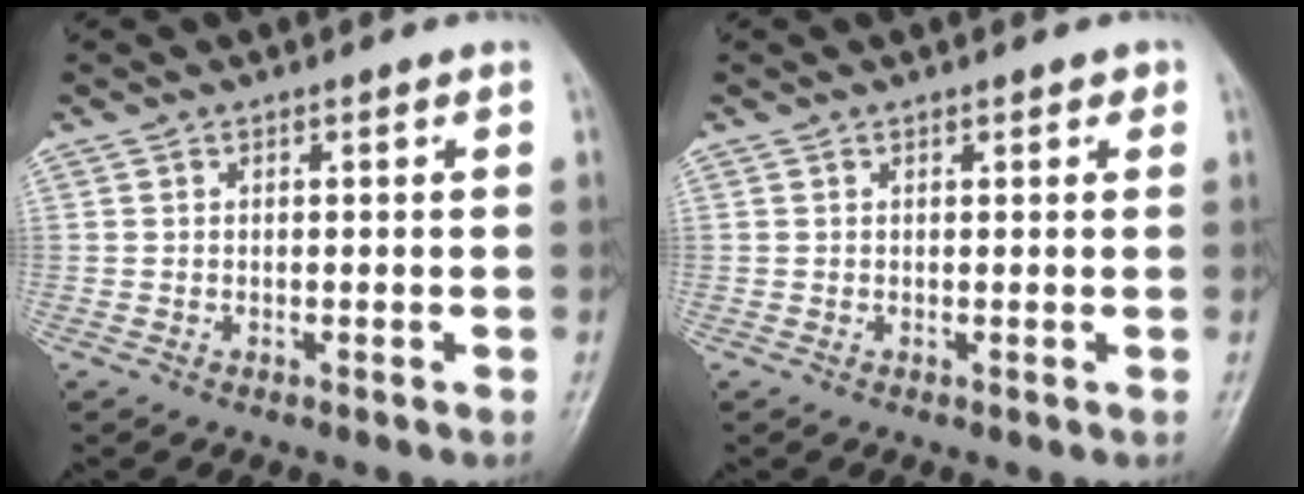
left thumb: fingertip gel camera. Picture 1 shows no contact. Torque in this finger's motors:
{"motor_torque": [-0.07, -0.01, -0.14, -0.06, 0.01]}